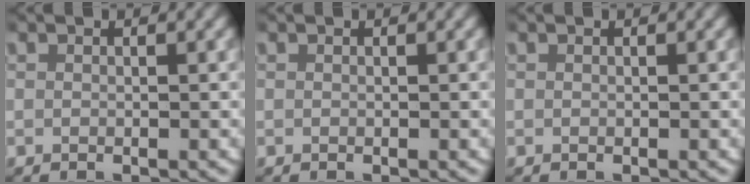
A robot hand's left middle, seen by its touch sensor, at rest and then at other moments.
{"total": 0.0}
{"total": 0.0}